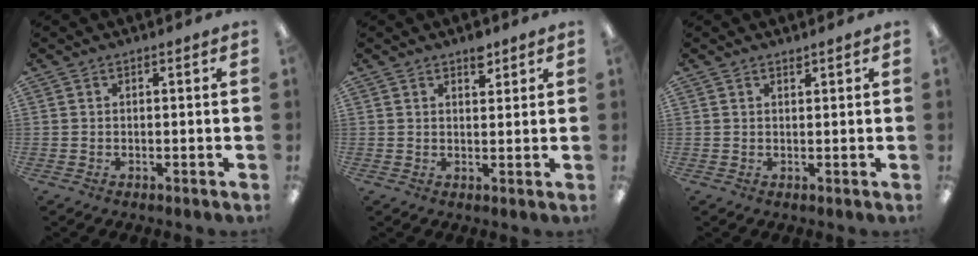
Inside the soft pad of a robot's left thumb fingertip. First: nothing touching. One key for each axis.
{"total": 3.8, "fx": 2.9, "fy": 1.7, "fz": 1.8, "tx": -0.008, "ty": -0.017, "tz": 0.045}
{"total": 1.1, "fx": 1.1, "fy": 0.2, "fz": 0.2, "tx": -0.005, "ty": -0.001, "tz": 0.020}